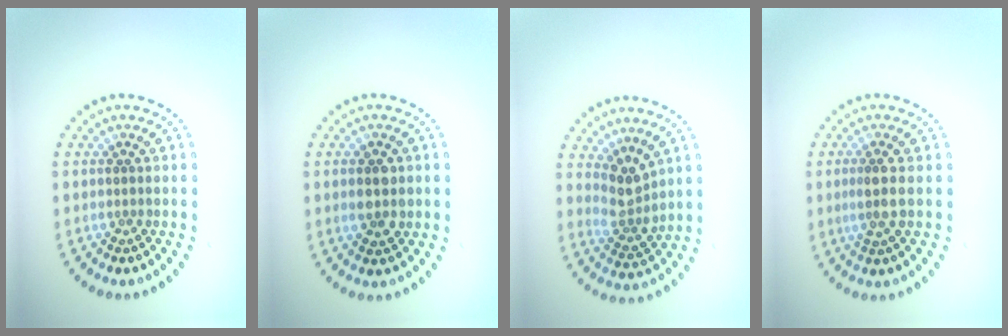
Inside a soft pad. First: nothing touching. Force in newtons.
{"total": 2.1, "press": 2.1, "slide": 0.2}
{"total": 2.8, "press": 2.1, "slide": 1.8}
{"total": 2.2, "press": 1.9, "slide": 1.2}